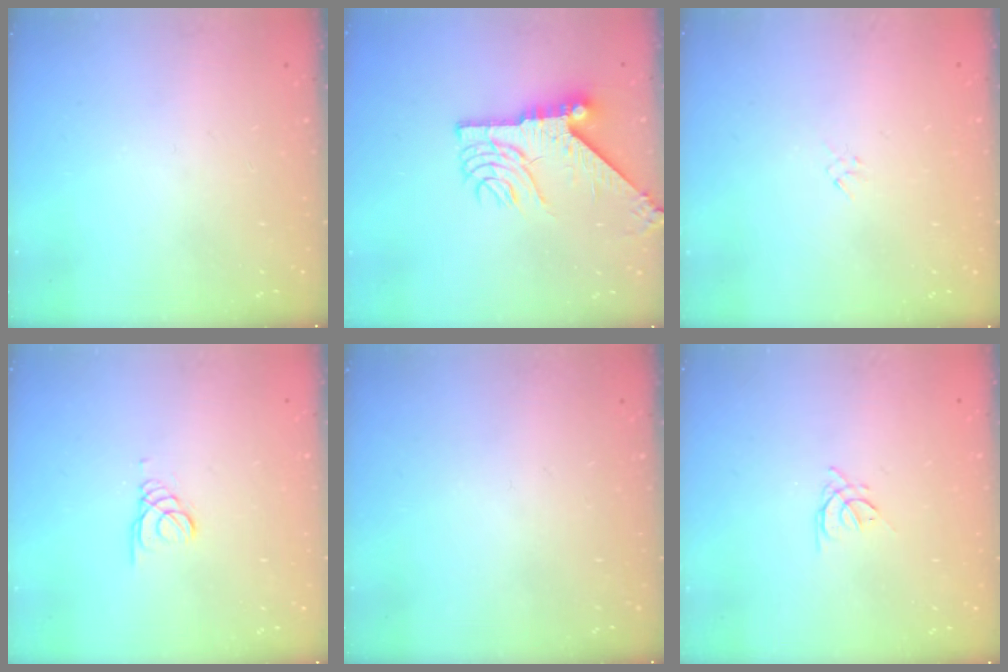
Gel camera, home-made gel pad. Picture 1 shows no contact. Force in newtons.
{"total": 12.1, "press": 12.0, "slide": 1.6}
{"total": 1.3, "press": 1.2, "slide": 0.5}
{"total": 1.0, "press": 1.0, "slide": 0.1}
{"total": 0.0}
{"total": 2.5, "press": 2.4, "slide": 0.5}